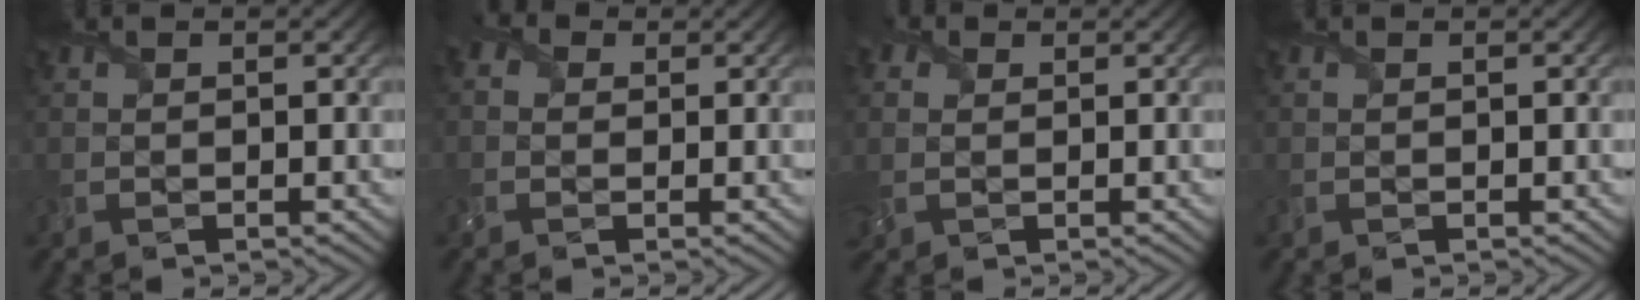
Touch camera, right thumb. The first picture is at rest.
{"total": 2.4, "force": [0.0, 2.2, 1.0], "torque": [-0.031, 0.003, -0.008]}
{"total": 3.3, "force": [0.5, 2.8, 1.7], "torque": [-0.065, 0.002, 0.012]}
{"total": 0.0}